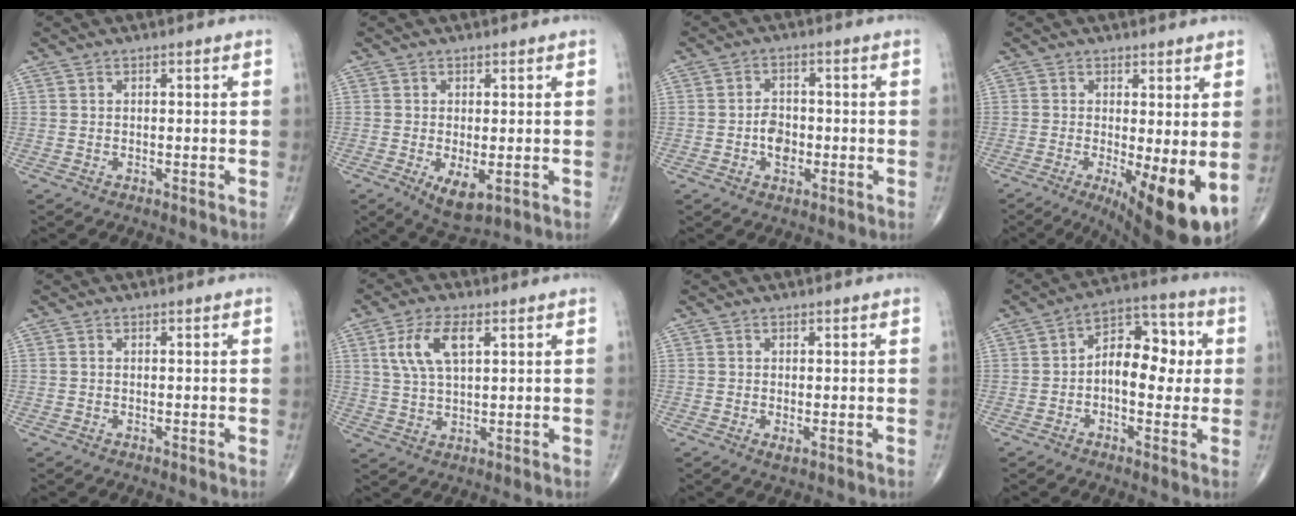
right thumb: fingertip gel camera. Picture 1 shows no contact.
{"total": 5.5, "force": [-1.4, 2.4, 4.7], "torque": [-0.079, -0.015, -0.014]}
{"total": 4.6, "force": [-1.0, 3.2, 3.2], "torque": [-0.035, 0.008, -0.020]}
{"total": 11.7, "force": [-2.3, 3.4, 10.9], "torque": [-0.159, -0.024, -0.024]}
{"total": 0.0}
{"total": 8.6, "force": [3.1, 3.9, 7.0], "torque": [-0.141, -0.003, 0.062]}
{"total": 1.2, "force": [-0.2, 0.5, 1.1], "torque": [-0.020, -0.005, -0.003]}
{"total": 11.6, "force": [0.3, 7.0, 9.3], "torque": [-0.108, 0.030, -0.004]}